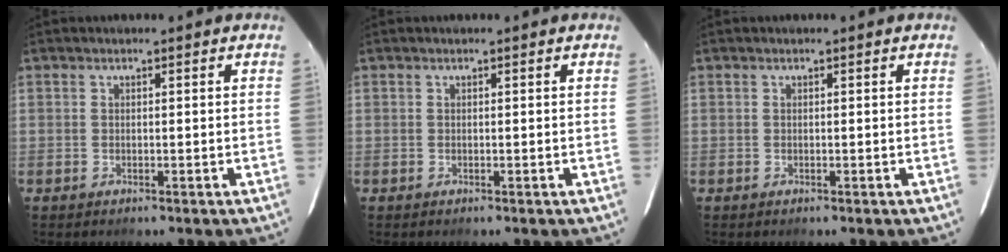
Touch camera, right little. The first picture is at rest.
{"total": 0.0}
{"total": 0.0}